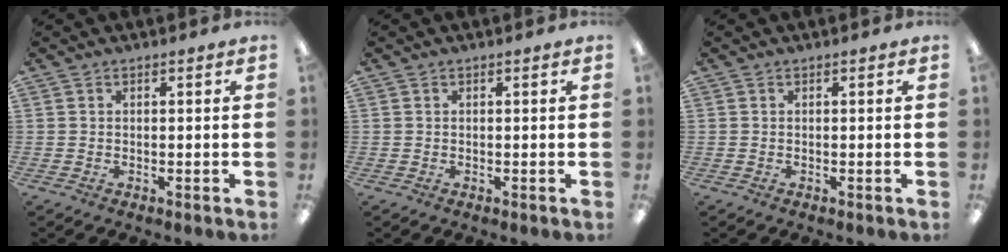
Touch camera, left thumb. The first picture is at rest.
{"total": 0.0}
{"total": 0.0}